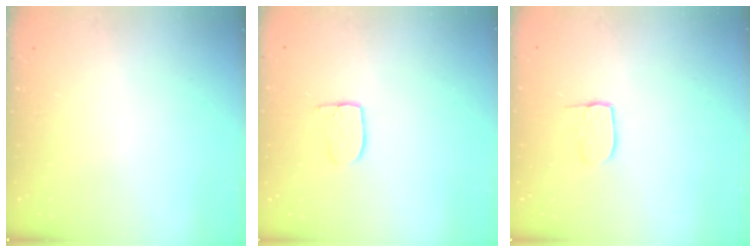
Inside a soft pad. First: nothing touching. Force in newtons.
{"total": 5.9, "press": 5.9, "slide": 0.4}
{"total": 6.5, "press": 6.5, "slide": 0.6}